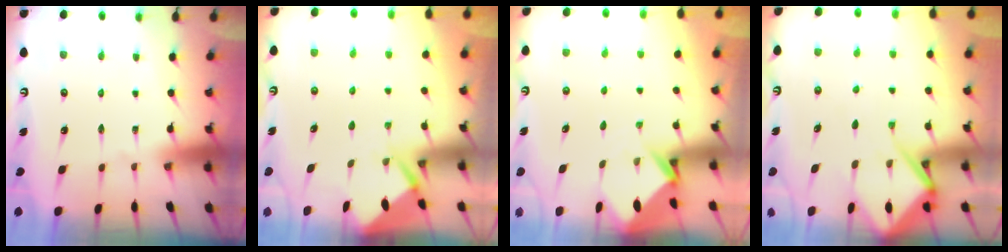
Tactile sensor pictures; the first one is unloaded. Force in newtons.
{"total": 2.9, "press": 2.8, "slide": 0.4}
{"total": 4.0, "press": 4.0, "slide": 0.2}
{"total": 8.2, "press": 8.2, "slide": 0.8}